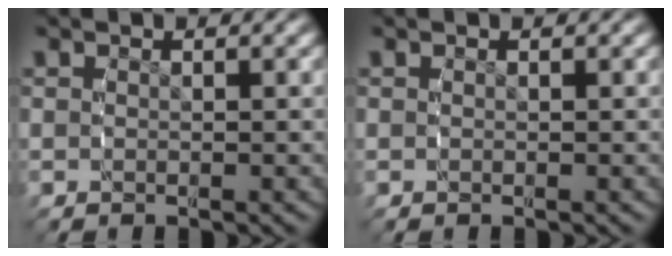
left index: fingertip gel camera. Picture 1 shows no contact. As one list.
[{"total": 0.0}]